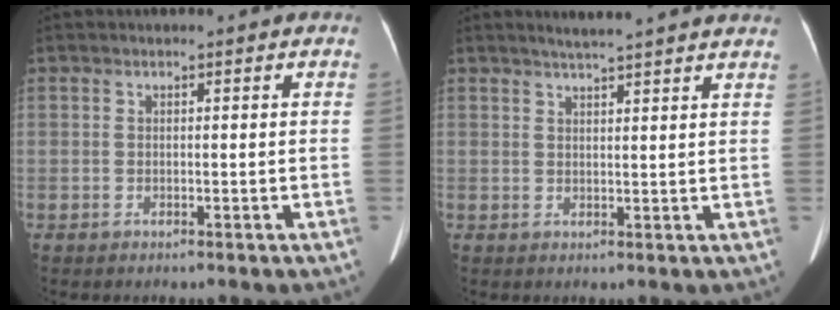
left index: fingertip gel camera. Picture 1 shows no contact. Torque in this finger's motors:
{"motor_torque": [0.21, -0.07, -0.04, 0.00]}